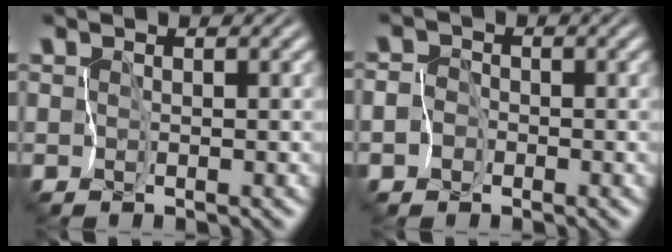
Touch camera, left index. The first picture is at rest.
{"total": 3.3, "force": [-1.8, 2.8, 0.5], "torque": [0.005, 0.002, -0.050]}